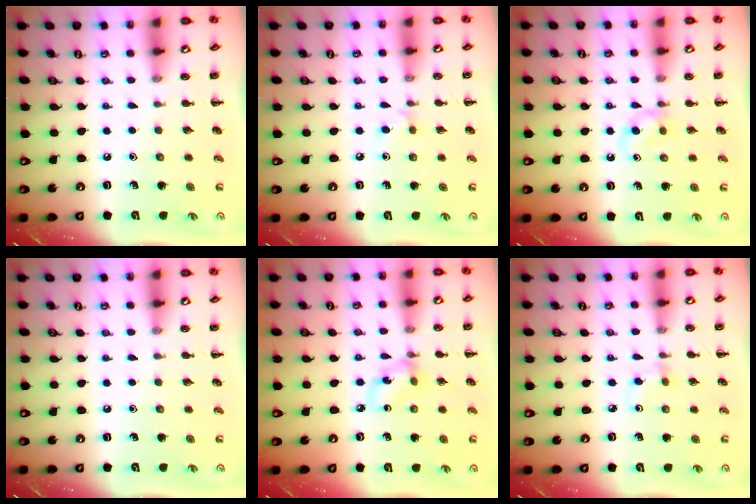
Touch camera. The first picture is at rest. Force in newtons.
{"total": 4.5, "press": 4.2, "slide": 1.4}
{"total": 3.1, "press": 2.8, "slide": 1.3}
{"total": 0.0}
{"total": 5.2, "press": 5.2, "slide": 0.6}
{"total": 2.9, "press": 2.6, "slide": 1.2}